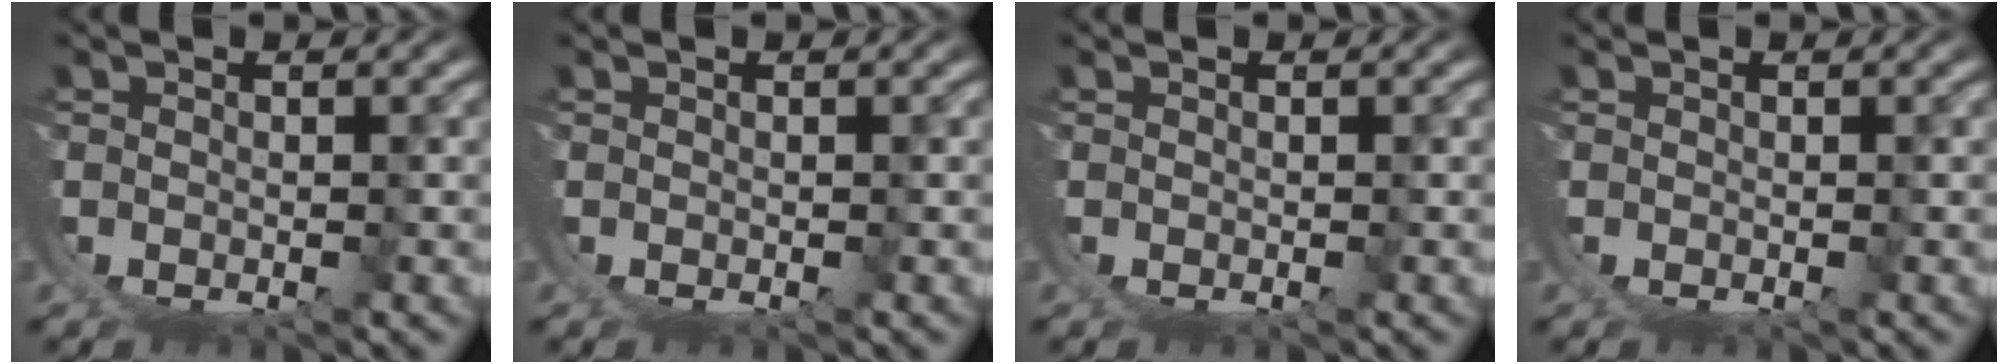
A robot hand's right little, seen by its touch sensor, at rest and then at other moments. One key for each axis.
{"total": 0.0}
{"total": 0.0}
{"total": 0.0}